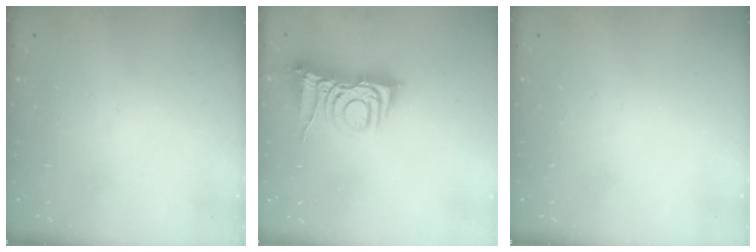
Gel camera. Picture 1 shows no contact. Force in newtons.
{"total": 8.9, "press": 8.9, "slide": 1.1}
{"total": 0.0}